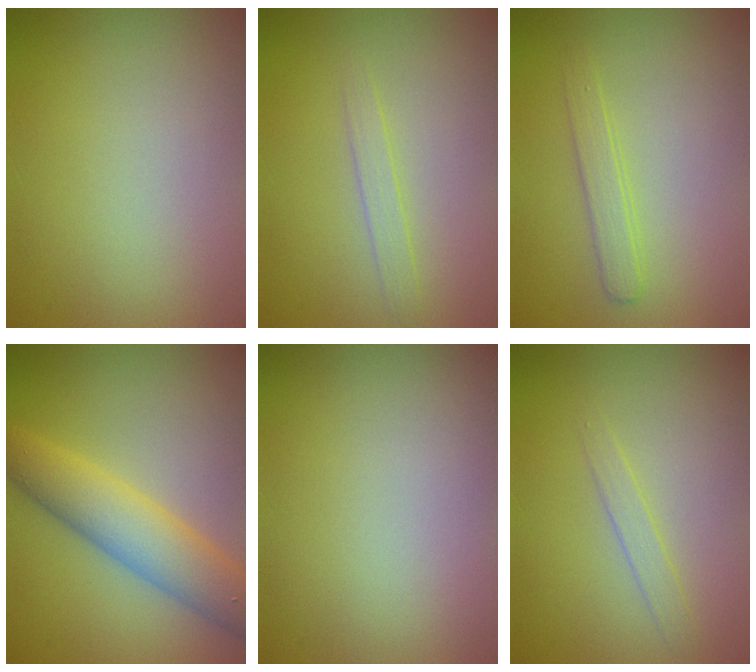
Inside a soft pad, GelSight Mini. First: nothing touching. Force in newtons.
{"total": 1.4, "press": 1.4, "slide": 0.1}
{"total": 1.7, "press": 1.7, "slide": 0.1}
{"total": 5.9, "press": 5.9, "slide": 0.2}
{"total": 0.0}
{"total": 1.3, "press": 1.3, "slide": 0.0}